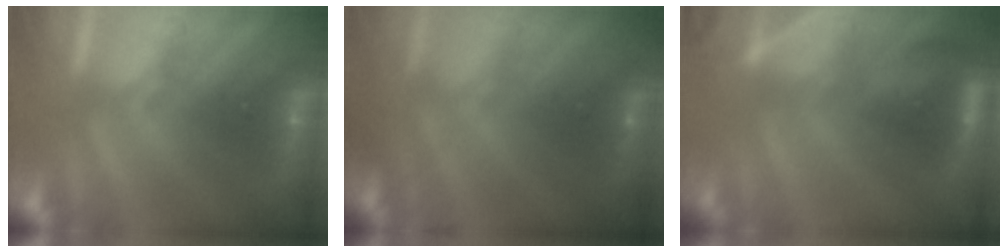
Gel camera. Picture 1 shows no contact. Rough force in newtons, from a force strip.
{"total": 4.5}
{"total": 5.7}